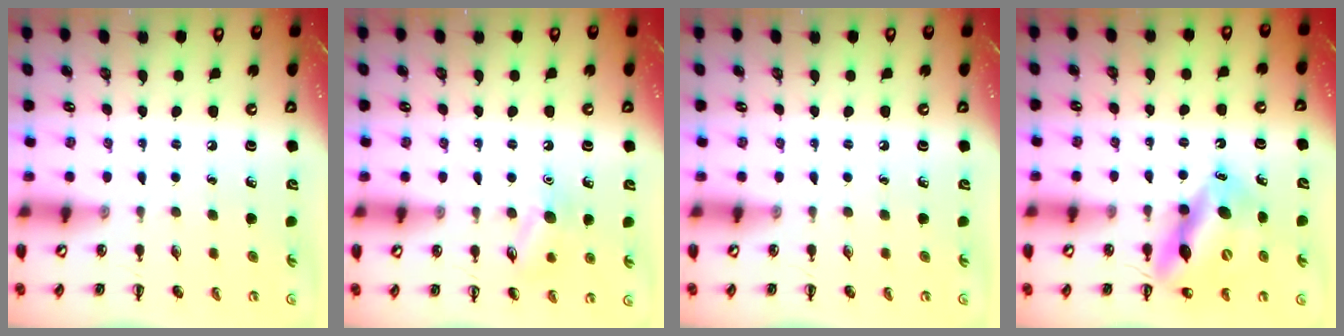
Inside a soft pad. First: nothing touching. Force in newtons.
{"total": 8.8, "press": 8.7, "slide": 1.2}
{"total": 0.0}
{"total": 13.8, "press": 13.2, "slide": 4.0}